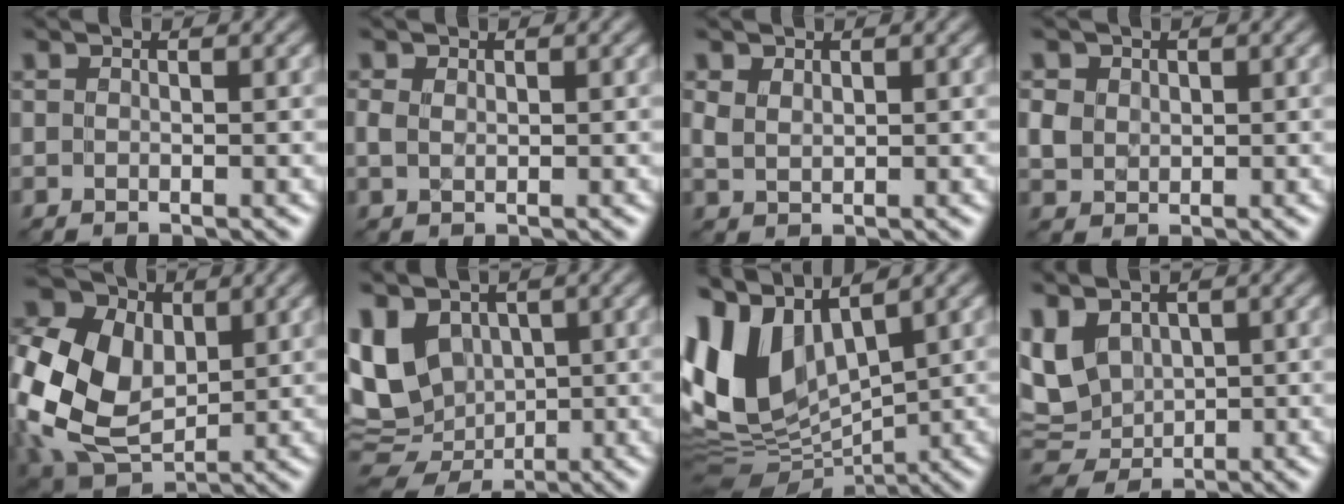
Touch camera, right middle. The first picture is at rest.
{"total": 1.2, "force": [0.4, 1.0, 0.7], "torque": [-0.017, 0.003, 0.009]}
{"total": 1.4, "force": [0.9, 1.0, 0.6], "torque": [-0.019, 0.001, 0.020]}
{"total": 2.1, "force": [0.5, 1.9, 0.7], "torque": [-0.024, 0.005, 0.015]}
{"total": 12.6, "force": [0.7, 9.8, 7.9], "torque": [-0.195, 0.004, 0.017]}
{"total": 8.8, "force": [0.9, 6.8, 5.4], "torque": [-0.110, -0.006, 0.021]}
{"total": 11.8, "force": [2.6, 7.3, 8.9], "torque": [-0.214, 0.014, 0.044]}
{"total": 6.7, "force": [1.6, 4.9, 4.2], "torque": [-0.097, 0.005, 0.034]}